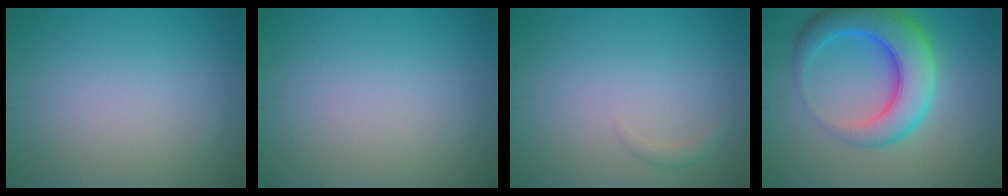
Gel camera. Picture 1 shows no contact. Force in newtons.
{"total": 0.0}
{"total": 0.8, "press": 0.8, "slide": 0.1}
{"total": 8.0, "press": 8.0, "slide": 0.3}